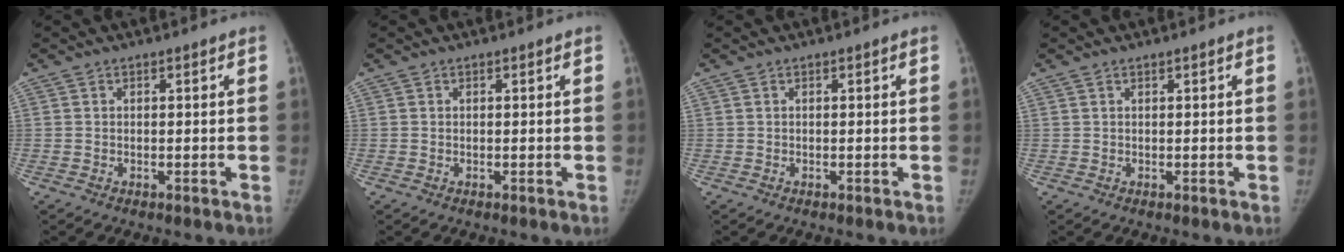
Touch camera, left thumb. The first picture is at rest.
{"total": 0.0}
{"total": 0.0}
{"total": 0.0}